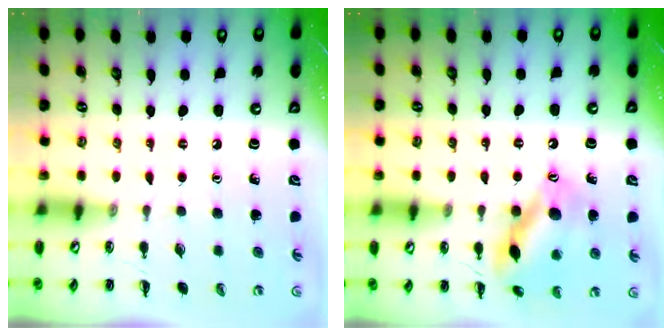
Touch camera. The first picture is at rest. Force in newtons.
{"total": 14.7, "press": 14.6, "slide": 1.4}